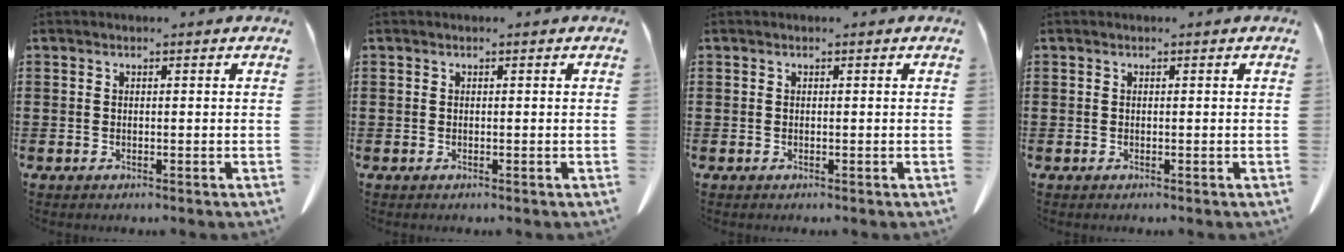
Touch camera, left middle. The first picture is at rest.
{"total": 0.0}
{"total": 0.0}
{"total": 0.0}